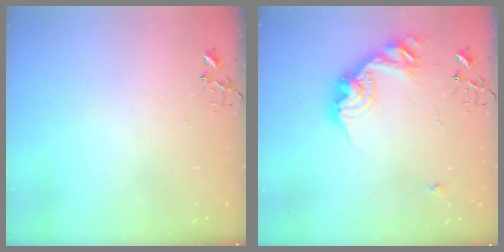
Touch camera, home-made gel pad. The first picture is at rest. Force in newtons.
{"total": 16.0, "press": 16.0, "slide": 0.3}